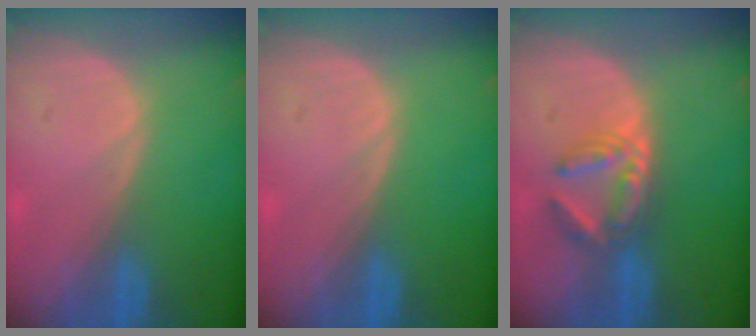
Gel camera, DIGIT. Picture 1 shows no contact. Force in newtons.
{"total": 0.0}
{"total": 5.9, "press": 5.2, "slide": 2.8}